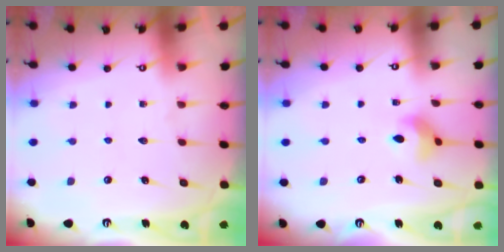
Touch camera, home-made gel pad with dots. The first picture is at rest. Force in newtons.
{"total": 6.8, "press": 6.8, "slide": 0.5}